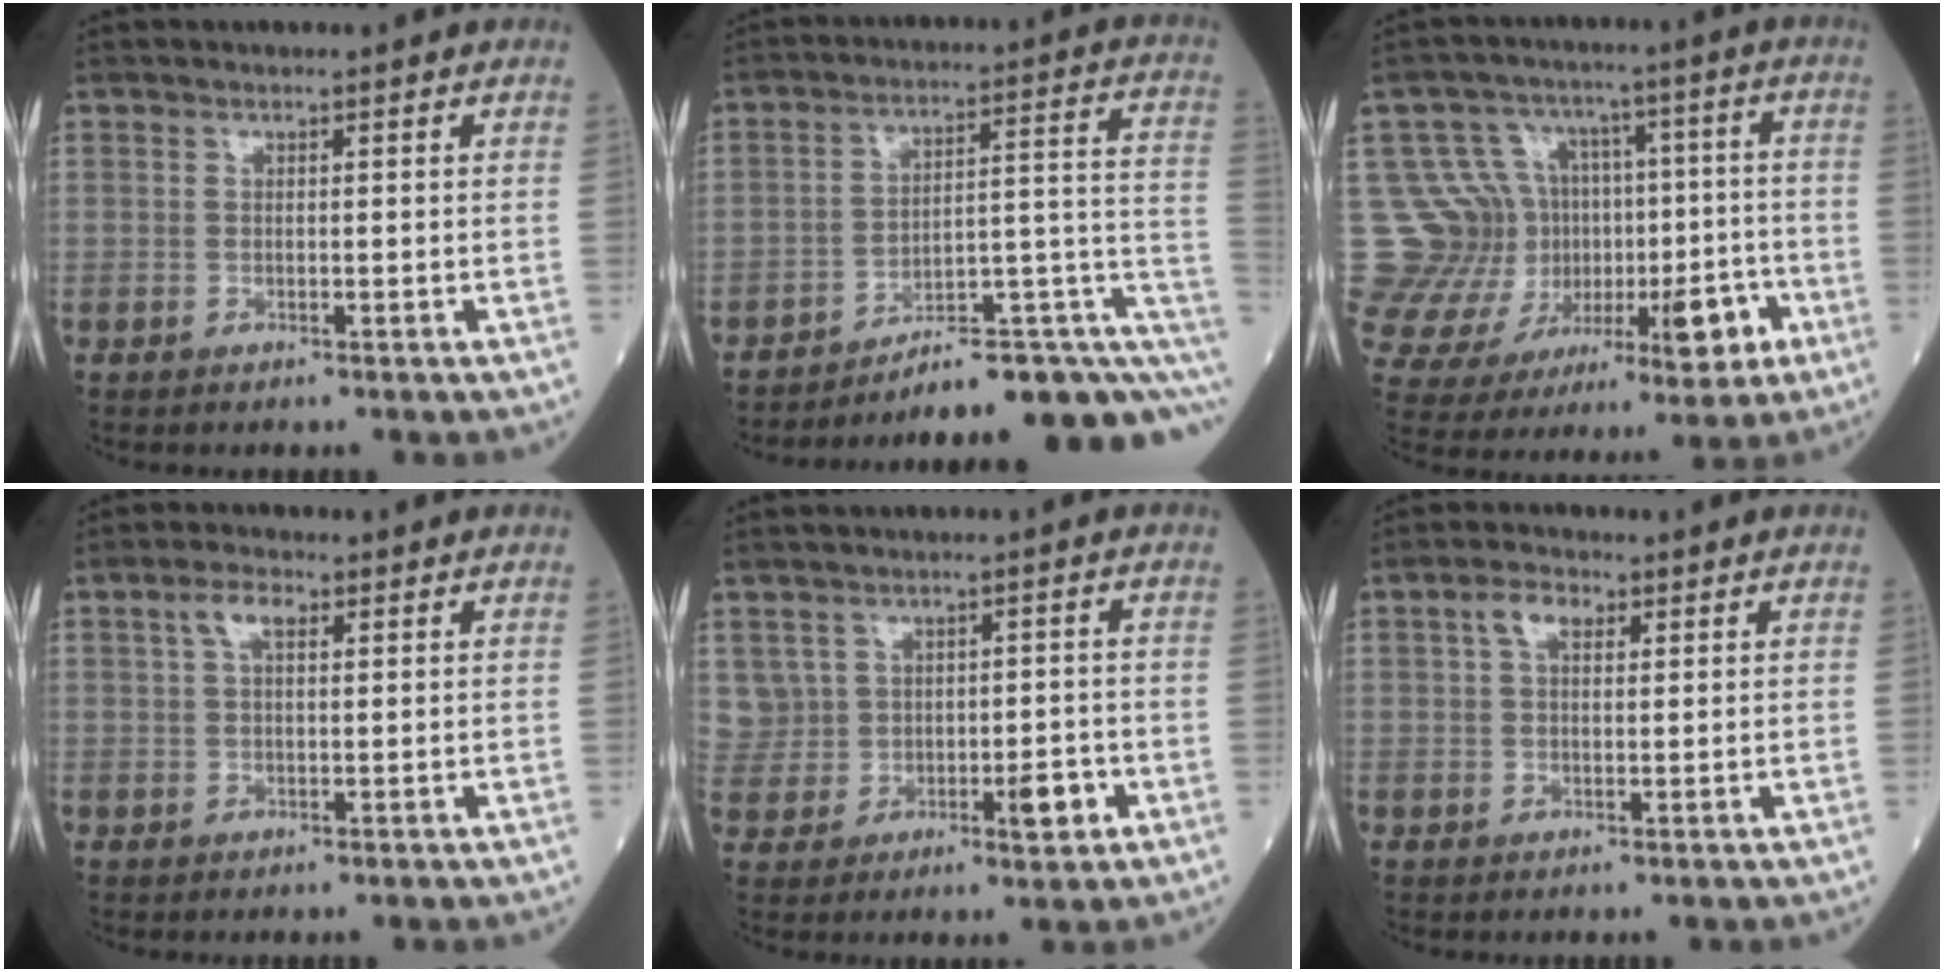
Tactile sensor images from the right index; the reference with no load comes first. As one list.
[{"total": 15.0, "force": [-10.0, 2.5, 10.9], "torque": [-0.080, 0.069, -0.128]}, {"total": 18.8, "force": [-2.1, 12.8, 13.7], "torque": [-0.254, 0.042, 0.000]}, {"total": 3.4, "force": [1.6, 1.5, 2.6], "torque": [-0.057, 0.013, 0.034]}, {"total": 5.4, "force": [0.6, 4.5, 2.8], "torque": [-0.027, 0.014, 0.024]}, {"total": 3.6, "force": [1.7, 1.9, 2.5], "torque": [-0.051, 0.013, 0.033]}]